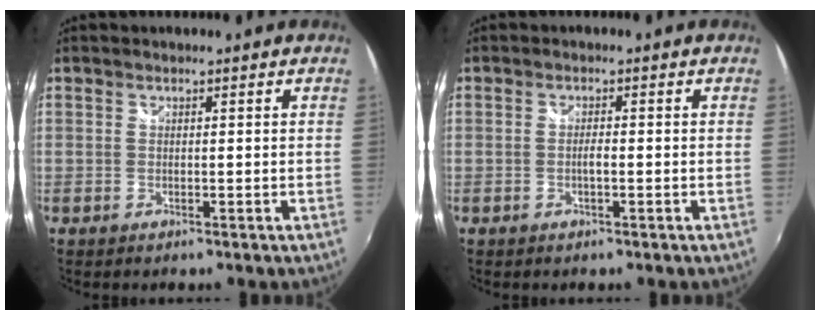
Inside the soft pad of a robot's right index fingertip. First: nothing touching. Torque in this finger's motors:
{"motor_torque": [0.41, -0.10, 0.15, 0.04]}